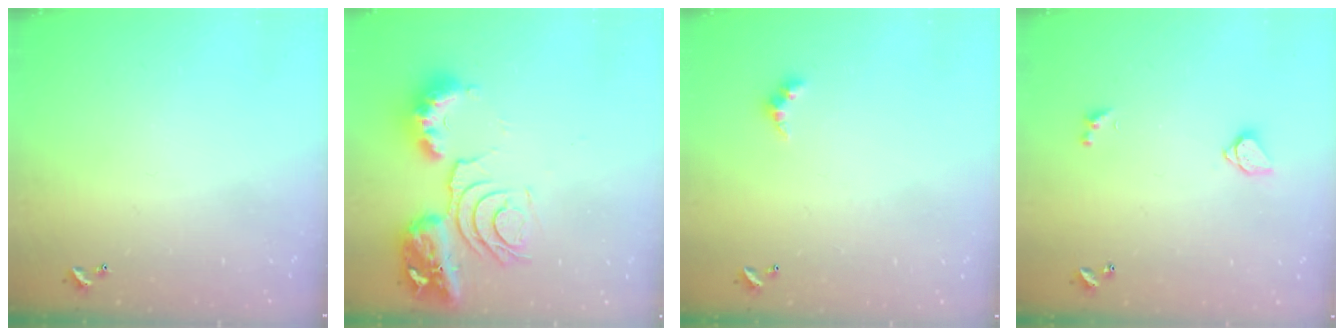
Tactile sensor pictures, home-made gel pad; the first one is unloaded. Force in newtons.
{"total": 17.1, "press": 17.0, "slide": 1.8}
{"total": 4.8, "press": 4.7, "slide": 0.7}
{"total": 1.5, "press": 1.5, "slide": 0.2}